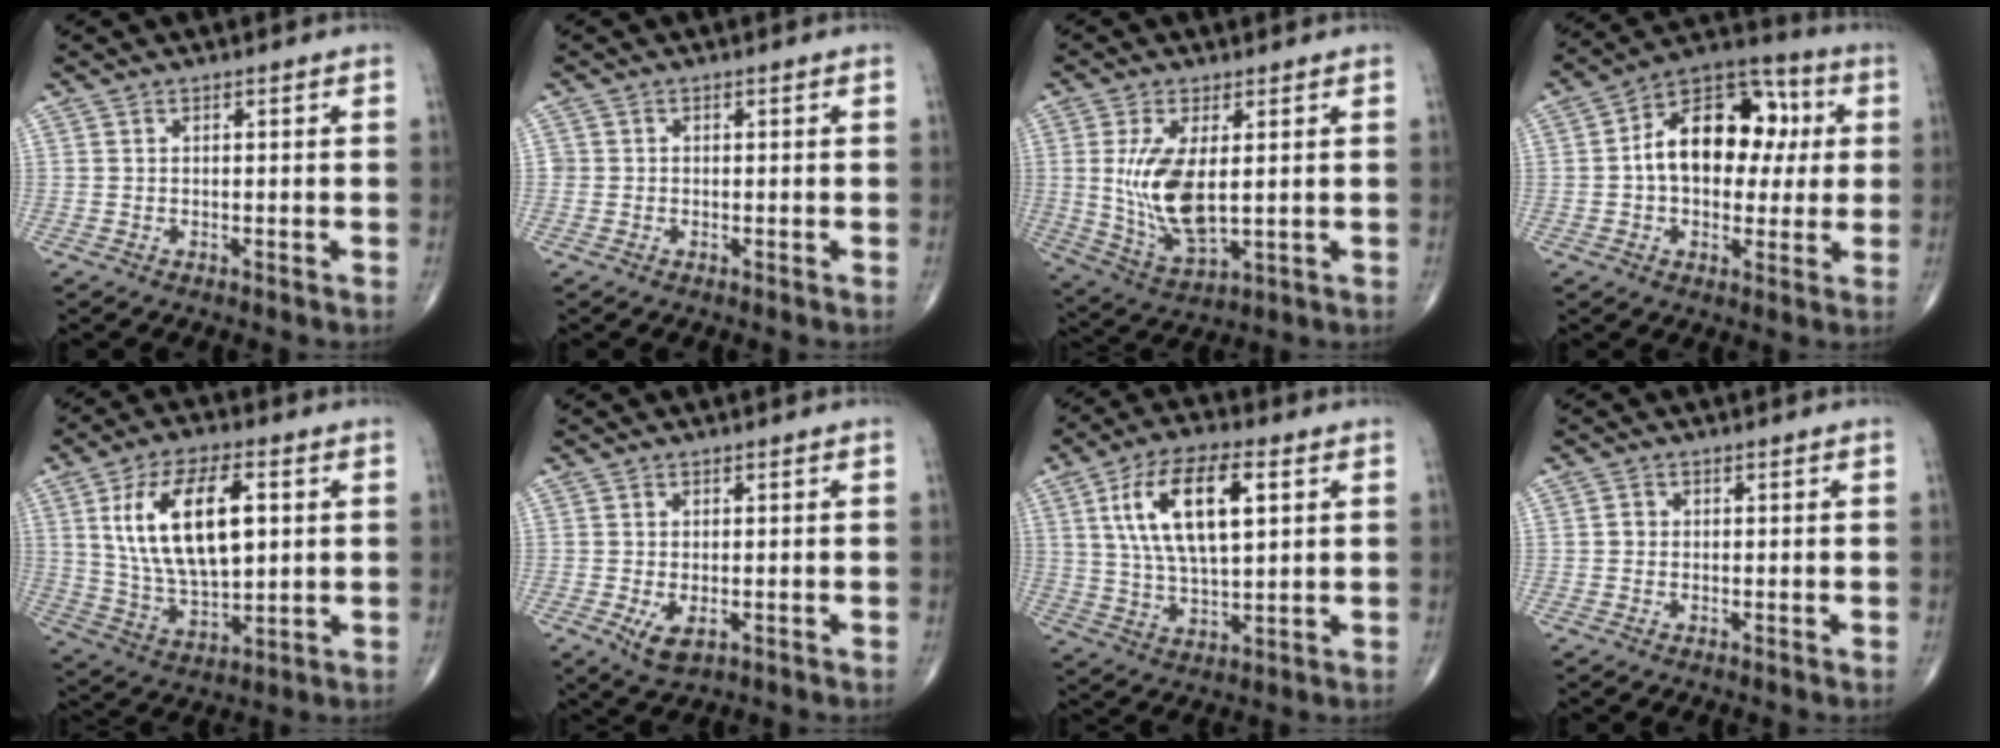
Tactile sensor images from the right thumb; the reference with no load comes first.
{"total": 0.8, "force": [-0.2, 0.8, 0.1], "torque": [0.004, 0.004, -0.005]}
{"total": 12.1, "force": [1.2, 5.3, 10.8], "torque": [-0.216, -0.021, 0.038]}
{"total": 17.6, "force": [2.0, 11.6, 13.1], "torque": [-0.155, 0.031, 0.020]}
{"total": 18.1, "force": [4.2, 8.7, 15.3], "torque": [-0.264, -0.007, 0.083]}
{"total": 3.9, "force": [-1.1, 2.0, 3.2], "torque": [-0.060, -0.011, -0.013]}
{"total": 15.9, "force": [4.8, 6.8, 13.6], "torque": [-0.244, -0.001, 0.087]}
{"total": 1.1, "force": [-0.1, 1.1, 0.4], "torque": [-0.002, 0.003, -0.002]}